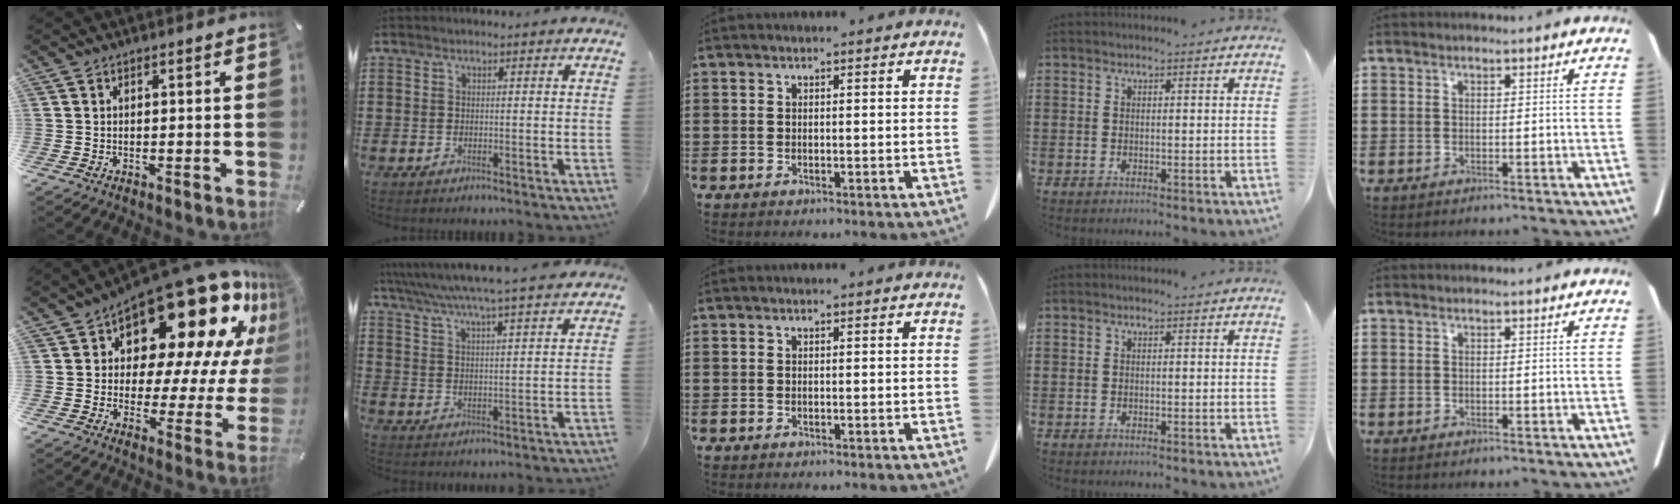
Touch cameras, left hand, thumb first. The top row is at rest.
{"thumb": {"total": 25.3, "force": [16.0, 11.7, 15.7], "torque": [-0.214, -0.125, 0.270]}, "index": {"total": 6.0, "force": [5.4, -0.7, 2.7], "torque": [-0.071, -0.033, 0.090]}}